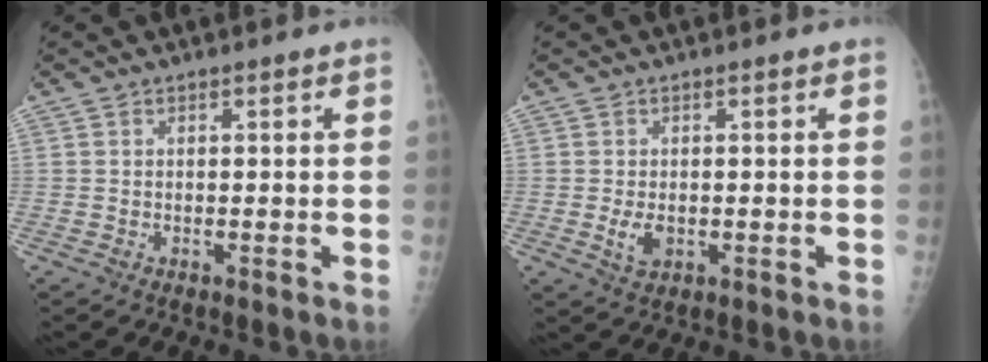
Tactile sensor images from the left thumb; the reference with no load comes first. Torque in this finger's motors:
{"motor_torque": [-0.28, 0.36, 0.38, 0.11, 0.05]}